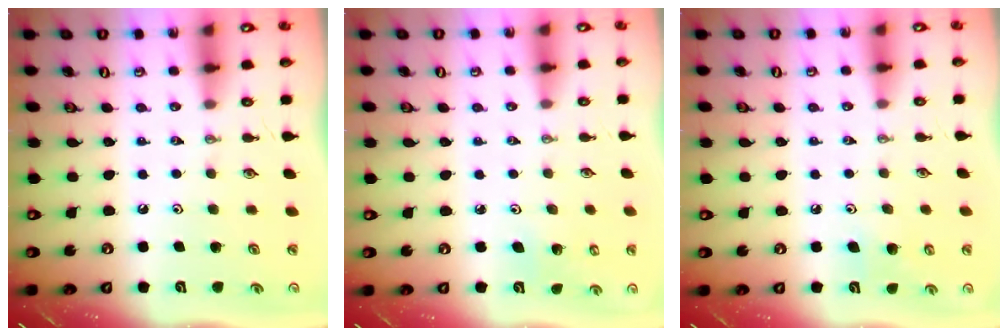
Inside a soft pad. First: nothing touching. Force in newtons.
{"total": 3.3, "press": 3.1, "slide": 1.1}
{"total": 6.8, "press": 6.6, "slide": 1.5}